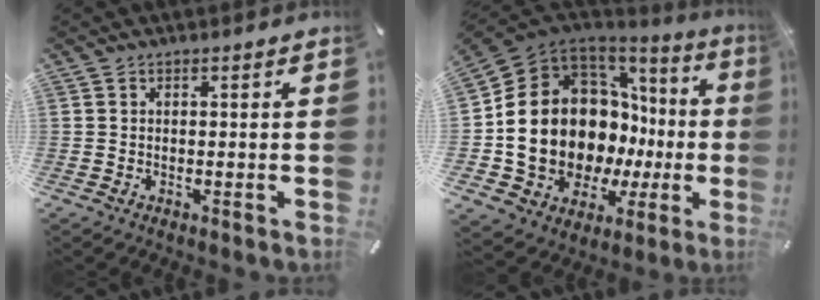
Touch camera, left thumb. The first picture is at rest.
{"total": 21.9, "force": [0.6, 16.0, 15.0], "torque": [-0.270, -0.054, 0.046]}